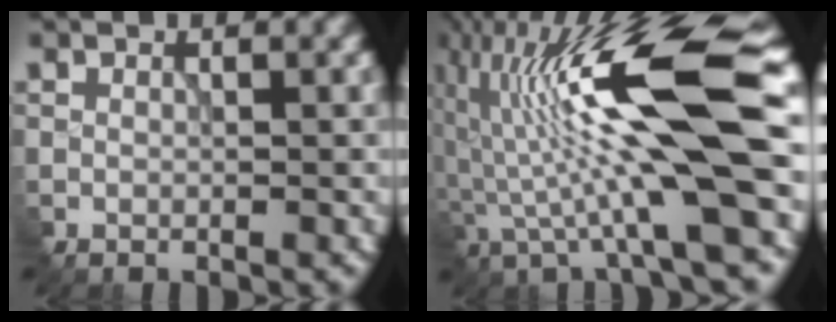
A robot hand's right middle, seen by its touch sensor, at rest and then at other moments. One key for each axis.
{"total": 12.7, "fx": -0.4, "fy": 2.1, "fz": 12.5, "tx": -0.229, "ty": 0.027, "tz": -0.005}